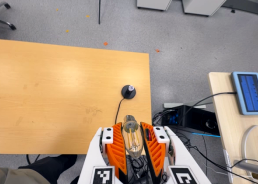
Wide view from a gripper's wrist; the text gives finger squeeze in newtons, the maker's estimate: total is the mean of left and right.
{"total": 21.4, "left": 23.6, "right": 19.1}